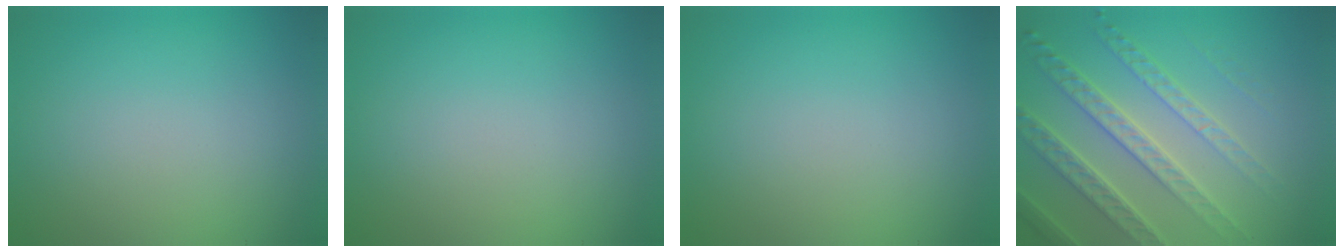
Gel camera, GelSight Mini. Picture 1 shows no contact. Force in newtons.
{"total": 0.0}
{"total": 0.0}
{"total": 6.8, "press": 4.9, "slide": 4.7}